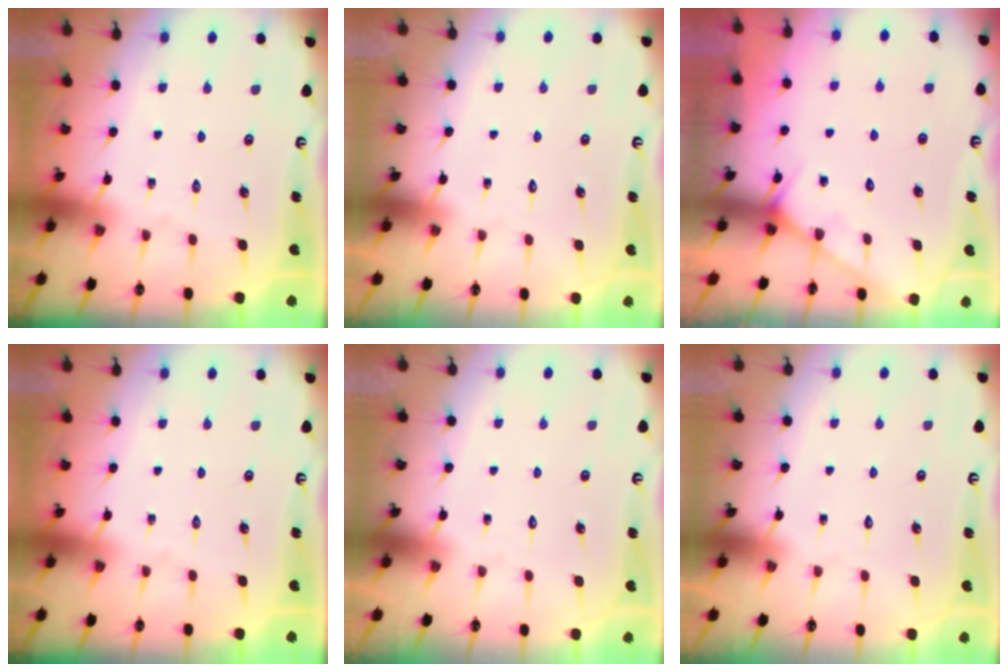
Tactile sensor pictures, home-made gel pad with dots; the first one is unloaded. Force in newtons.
{"total": 1.6, "press": 1.6, "slide": 0.1}
{"total": 5.1, "press": 5.1, "slide": 0.3}
{"total": 0.0}
{"total": 1.7, "press": 1.7, "slide": 0.1}
{"total": 1.6, "press": 1.6, "slide": 0.1}